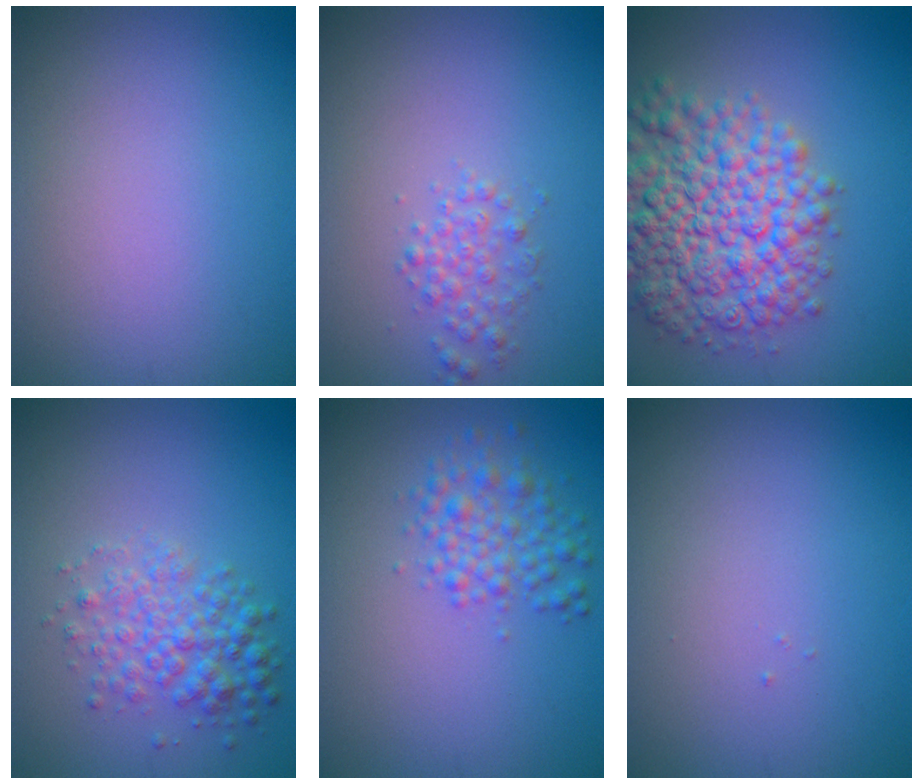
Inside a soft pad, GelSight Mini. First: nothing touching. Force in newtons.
{"total": 1.8, "press": 1.8, "slide": 0.0}
{"total": 10.1, "press": 10.1, "slide": 0.4}
{"total": 3.6, "press": 3.6, "slide": 0.0}
{"total": 2.9, "press": 2.9, "slide": 0.0}
{"total": 0.0}